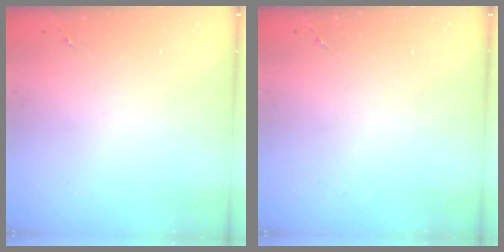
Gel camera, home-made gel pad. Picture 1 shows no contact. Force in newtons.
{"total": 0.0}